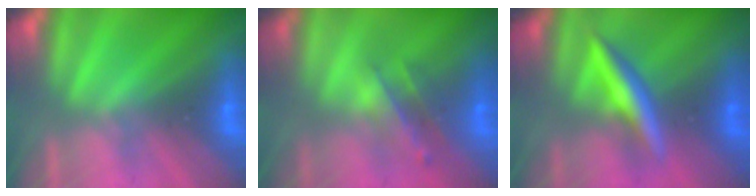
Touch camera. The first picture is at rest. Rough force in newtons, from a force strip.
{"total": 2.4}
{"total": 2.8}